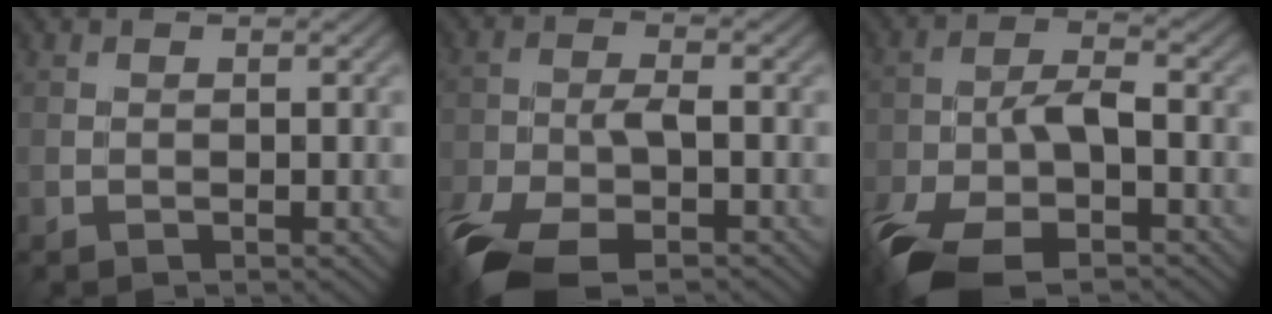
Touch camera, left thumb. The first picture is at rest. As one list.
[{"total": 9.6, "force": [-5.8, 3.8, 6.6], "torque": [-0.144, -0.025, -0.110]}, {"total": 10.8, "force": [-5.9, 4.5, 7.9], "torque": [-0.166, -0.019, -0.116]}]